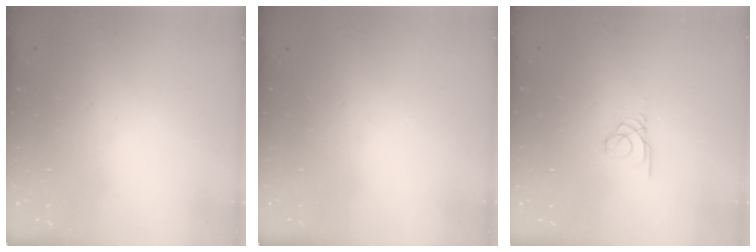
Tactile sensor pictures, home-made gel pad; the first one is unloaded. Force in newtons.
{"total": 0.0}
{"total": 1.7, "press": 1.7, "slide": 0.2}